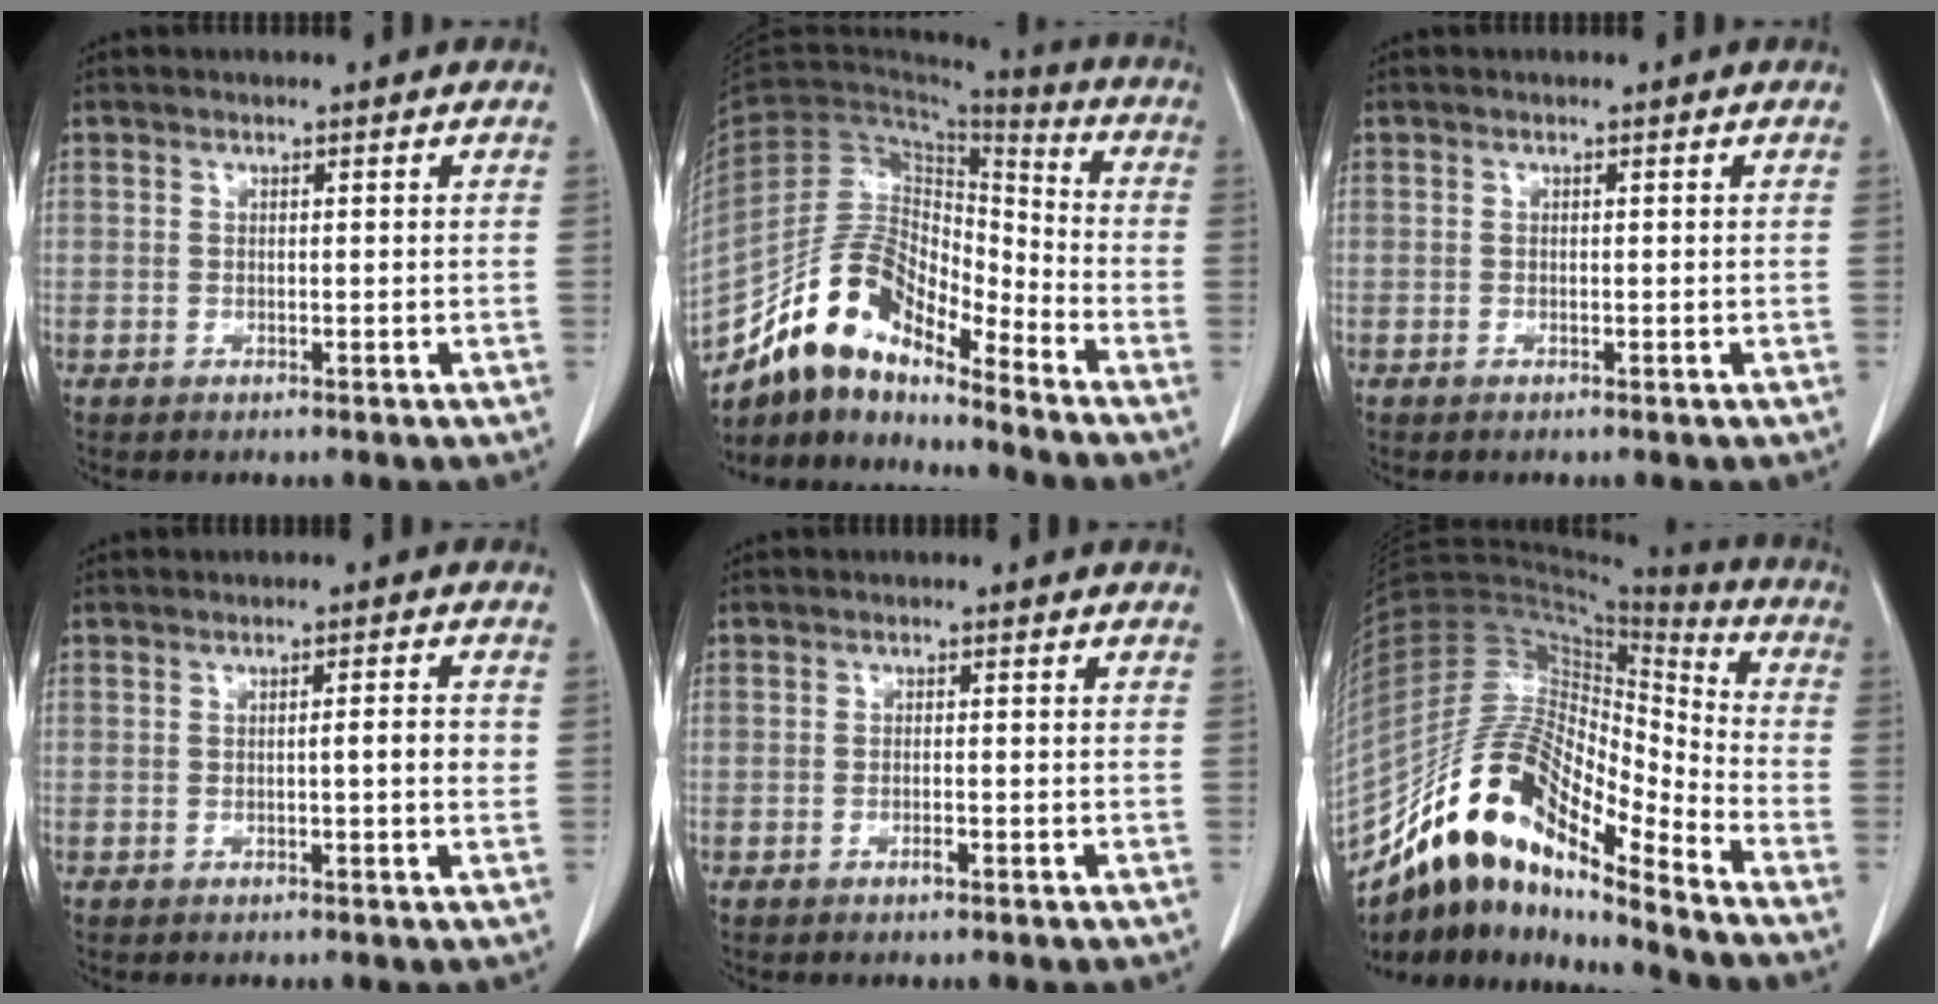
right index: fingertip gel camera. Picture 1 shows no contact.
{"total": 15.2, "force": [-12.4, 5.0, 7.2], "torque": [-0.133, 0.037, -0.230]}
{"total": 0.5, "force": [-0.2, 0.3, 0.3], "torque": [-0.007, 0.000, -0.003]}
{"total": 3.5, "force": [0.0, 0.6, 3.4], "torque": [-0.056, 0.006, 0.001]}
{"total": 1.5, "force": [-0.8, 0.5, 1.2], "torque": [-0.024, 0.000, -0.011]}
{"total": 22.6, "force": [-16.2, 6.0, 14.6], "torque": [-0.299, 0.018, -0.292]}